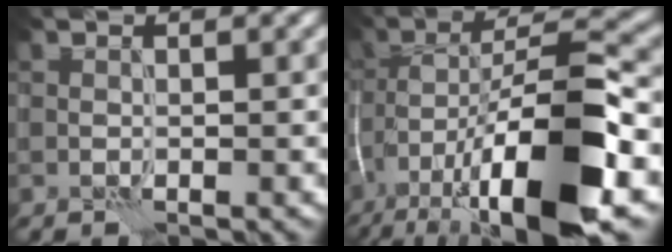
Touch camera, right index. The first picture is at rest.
{"total": 14.8, "force": [-7.2, 4.6, 12.0], "torque": [-0.211, 0.010, -0.126]}